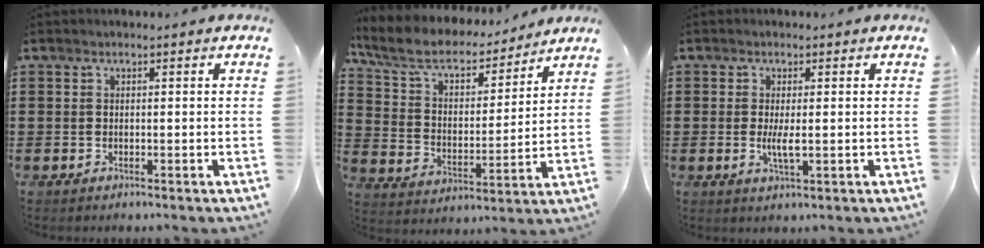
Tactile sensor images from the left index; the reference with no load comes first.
{"total": 8.0, "force": [6.6, 2.9, 3.6], "torque": [-0.100, -0.036, 0.112]}
{"total": 3.1, "force": [-0.2, 0.6, 3.1], "torque": [-0.061, -0.006, -0.006]}